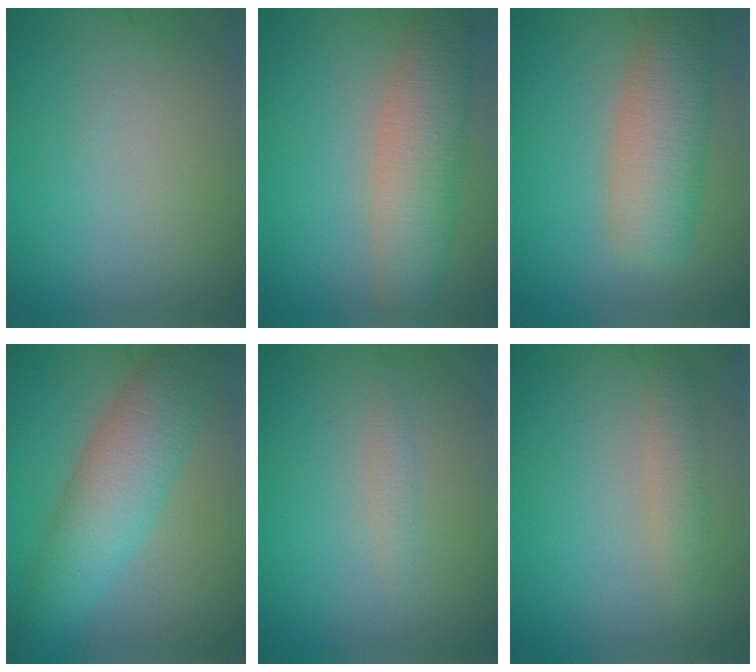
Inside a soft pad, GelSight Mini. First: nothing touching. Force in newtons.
{"total": 6.0, "press": 6.0, "slide": 0.2}
{"total": 6.2, "press": 6.2, "slide": 0.4}
{"total": 6.9, "press": 6.9, "slide": 0.1}
{"total": 0.9, "press": 0.9, "slide": 0.0}
{"total": 1.8, "press": 1.8, "slide": 0.2}